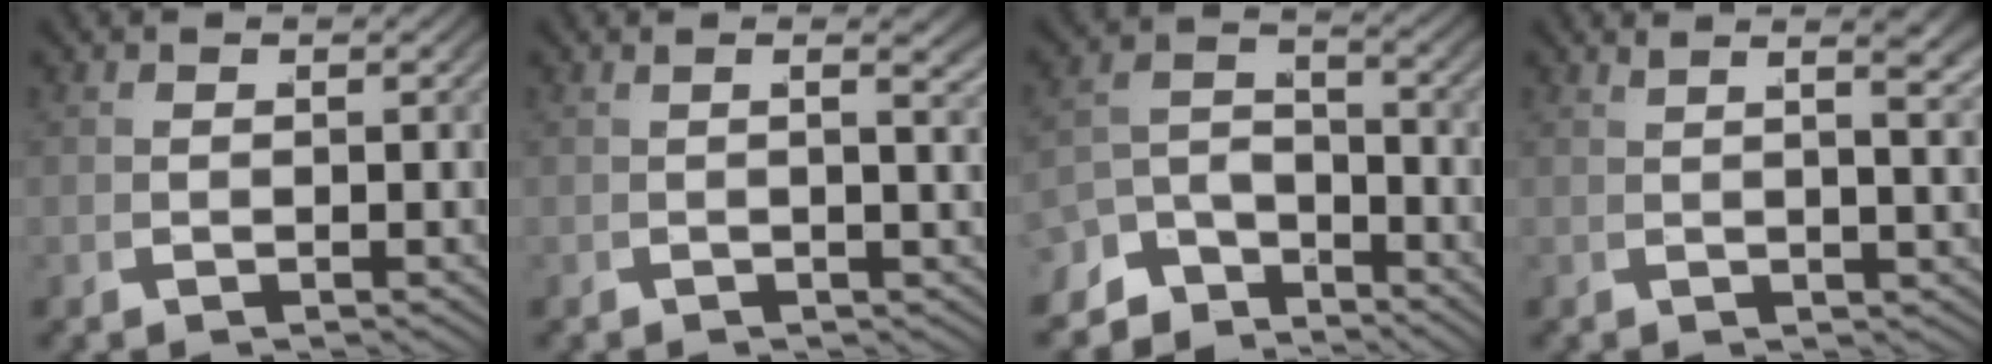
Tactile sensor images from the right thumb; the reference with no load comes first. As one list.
[{"total": 2.2, "force": [0.5, 0.3, 2.2], "torque": [-0.027, 0.004, 0.005]}, {"total": 6.7, "force": [-3.4, 4.5, 3.6], "torque": [-0.051, -0.027, -0.053]}, {"total": 5.1, "force": [2.5, 1.5, 4.2], "torque": [-0.049, 0.007, 0.036]}]